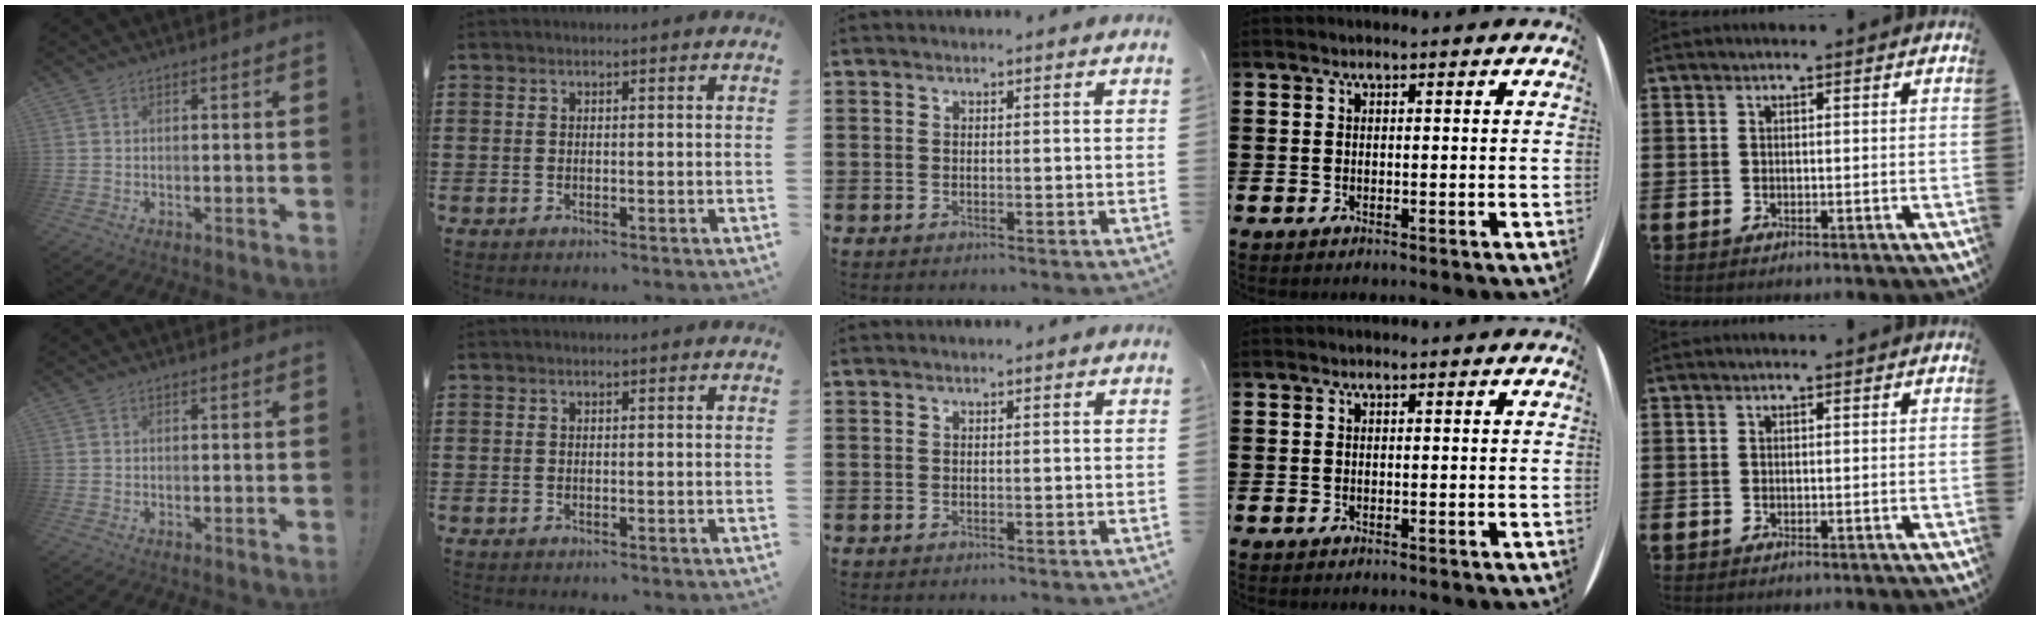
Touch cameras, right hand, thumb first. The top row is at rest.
{}